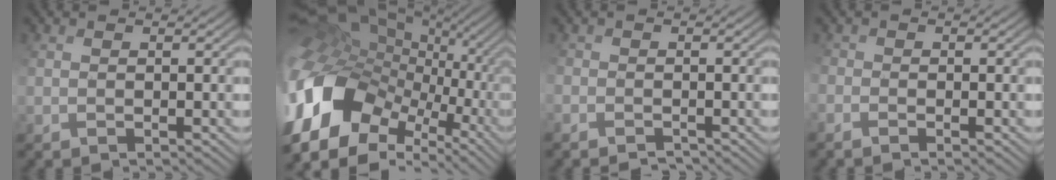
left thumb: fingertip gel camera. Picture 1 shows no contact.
{"total": 20.3, "force": [-2.7, 15.0, 13.5], "torque": [-0.341, -0.011, -0.039]}
{"total": 2.7, "force": [-2.3, 1.1, 0.9], "torque": [-0.014, -0.010, -0.045]}
{"total": 1.7, "force": [-1.4, 0.8, 0.7], "torque": [-0.019, -0.007, -0.033]}